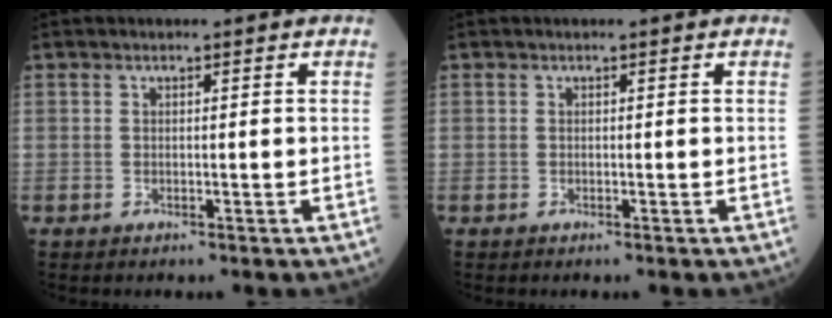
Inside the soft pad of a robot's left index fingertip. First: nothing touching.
{"total": 0.0}